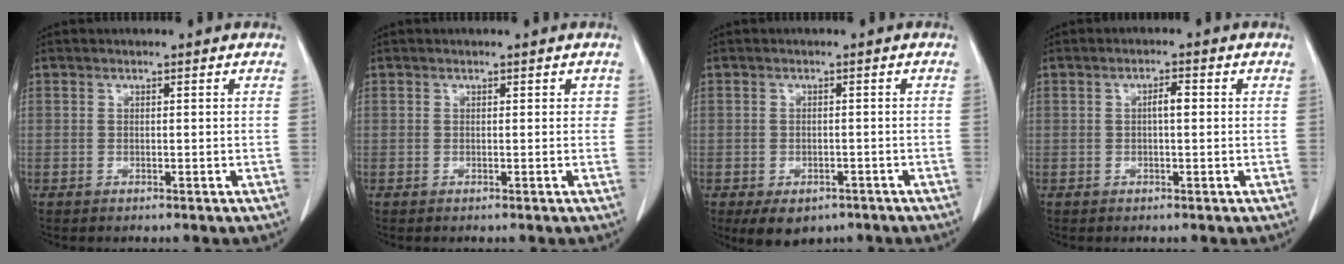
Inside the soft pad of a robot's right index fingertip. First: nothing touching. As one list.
[{"total": 0.9, "force": [0.3, 0.7, 0.5], "torque": [-0.003, 0.010, 0.002]}, {"total": 6.1, "force": [-4.1, 3.6, 2.6], "torque": [-0.031, -0.003, -0.052]}, {"total": 2.0, "force": [0.1, 0.5, 2.0], "torque": [-0.034, 0.004, 0.001]}]